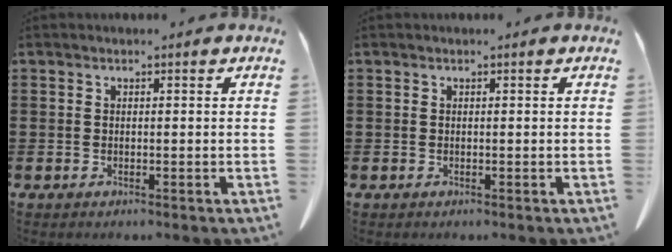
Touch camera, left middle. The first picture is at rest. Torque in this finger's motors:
{"motor_torque": [-0.06, 0.07, 0.00, 0.00]}